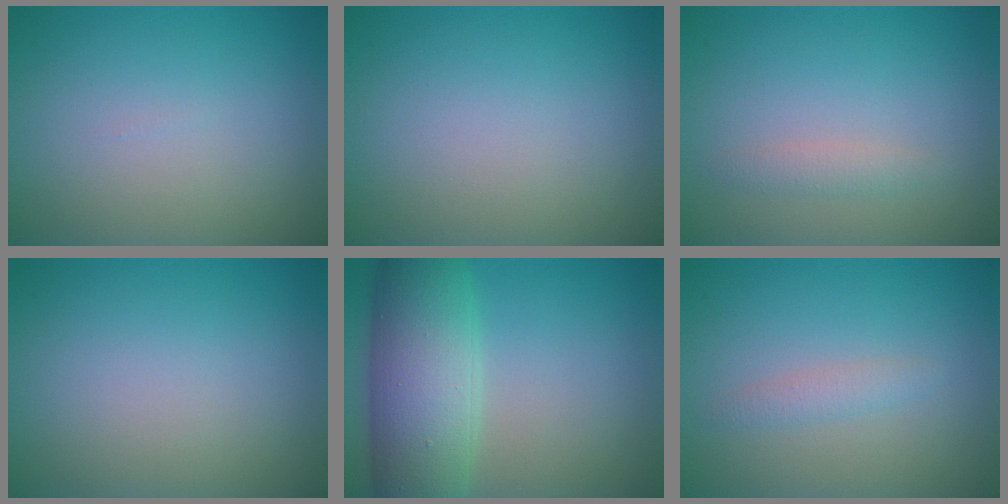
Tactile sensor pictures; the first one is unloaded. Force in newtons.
{"total": 0.0}
{"total": 1.2, "press": 1.2, "slide": 0.0}
{"total": 0.0}
{"total": 9.2, "press": 9.2, "slide": 0.3}
{"total": 1.2, "press": 1.2, "slide": 0.0}